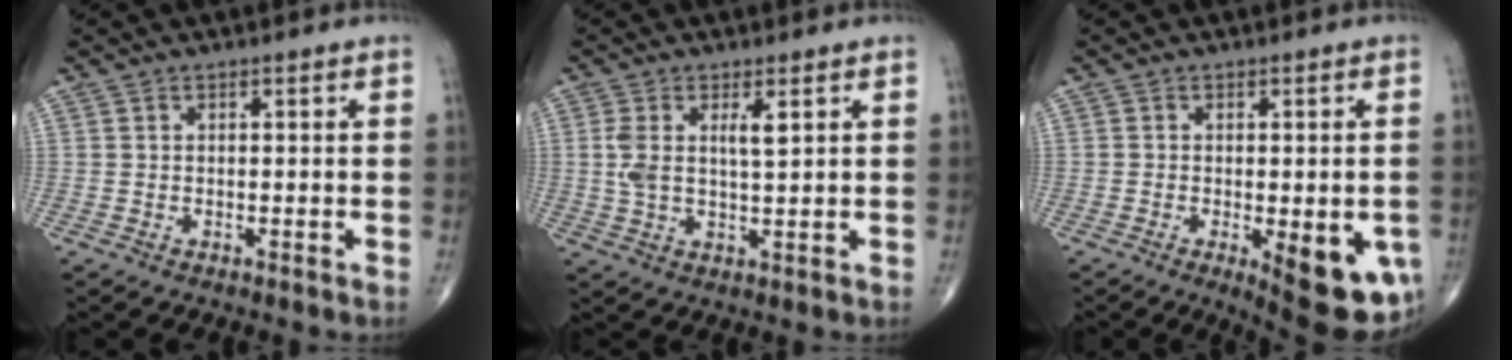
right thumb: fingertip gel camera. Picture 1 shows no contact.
{"total": 5.7, "force": [1.7, 1.9, 5.1], "torque": [-0.102, -0.004, 0.037]}
{"total": 12.9, "force": [-4.1, 4.7, 11.3], "torque": [-0.122, -0.008, -0.040]}